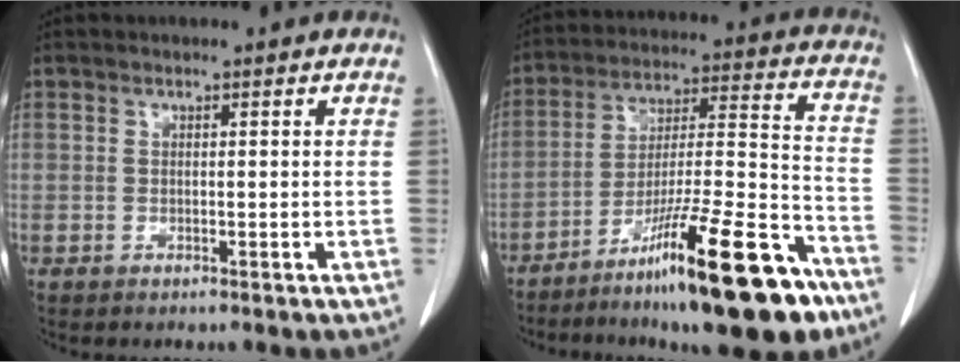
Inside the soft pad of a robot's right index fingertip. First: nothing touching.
{"total": 21.7, "force": [-14.0, 2.4, 16.3], "torque": [-0.230, -0.004, -0.230]}